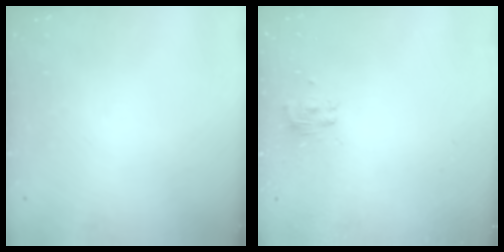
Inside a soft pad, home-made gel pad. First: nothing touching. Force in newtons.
{"total": 2.3, "press": 2.1, "slide": 0.9}